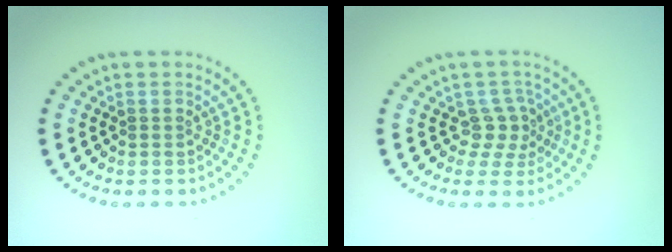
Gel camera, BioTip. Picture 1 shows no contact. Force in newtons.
{"total": 2.2, "press": 1.5, "slide": 1.6}